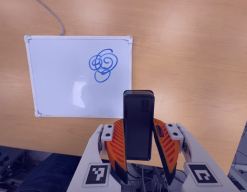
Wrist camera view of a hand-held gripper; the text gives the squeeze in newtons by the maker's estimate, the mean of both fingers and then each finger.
{"total": 5.7, "left": 5.0, "right": 6.5}